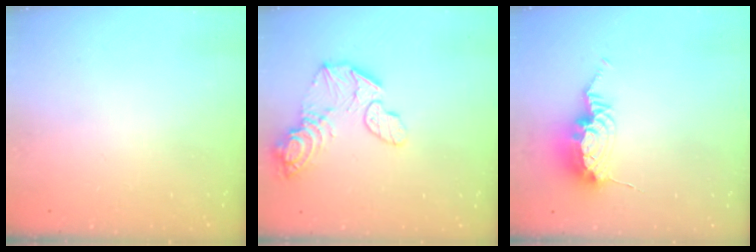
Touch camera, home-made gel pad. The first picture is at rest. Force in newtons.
{"total": 12.6, "press": 12.4, "slide": 2.0}
{"total": 11.2, "press": 11.1, "slide": 1.2}